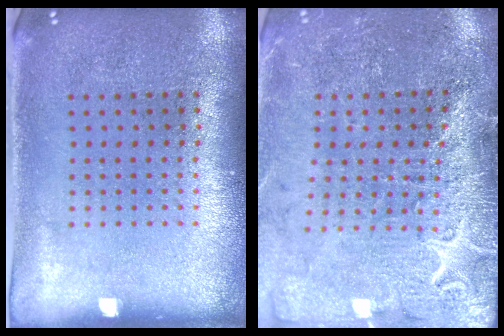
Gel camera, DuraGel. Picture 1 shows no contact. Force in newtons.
{"total": 3.1, "press": 3.1, "slide": 0.4}